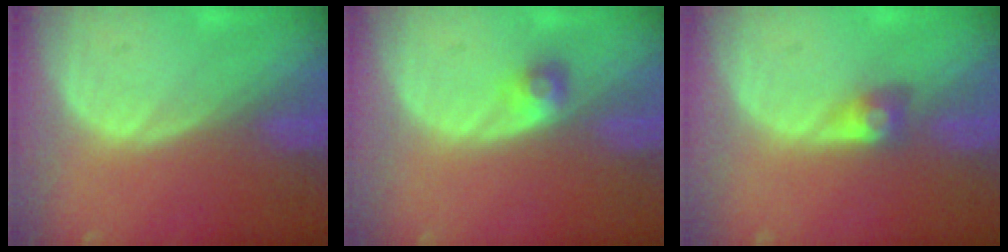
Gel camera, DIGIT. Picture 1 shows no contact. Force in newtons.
{"total": 2.5, "press": 2.2, "slide": 1.2}
{"total": 2.9, "press": 2.4, "slide": 1.5}